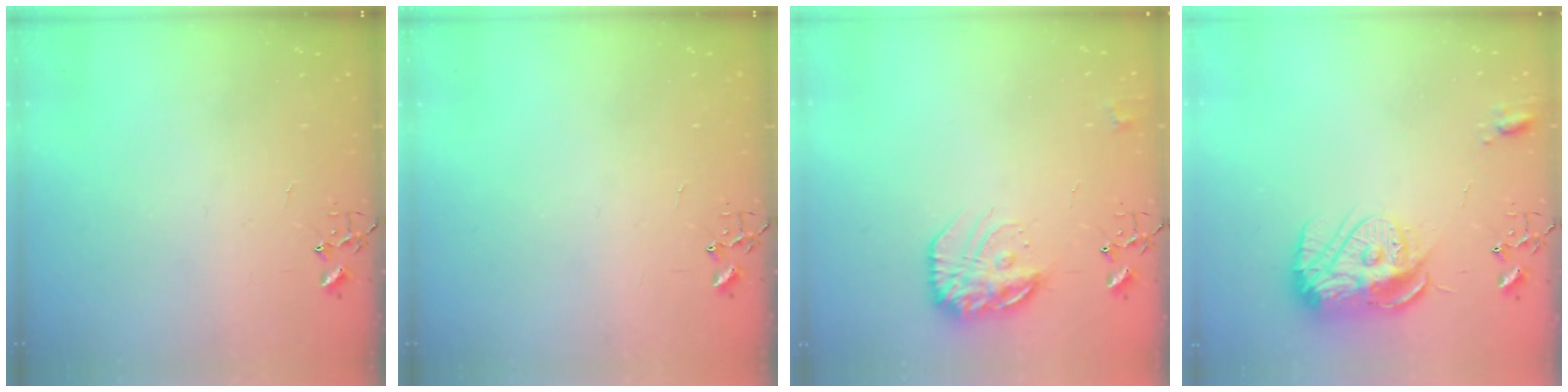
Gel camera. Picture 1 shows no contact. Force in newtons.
{"total": 0.0}
{"total": 15.4, "press": 15.3, "slide": 1.0}
{"total": 14.9, "press": 14.9, "slide": 1.4}